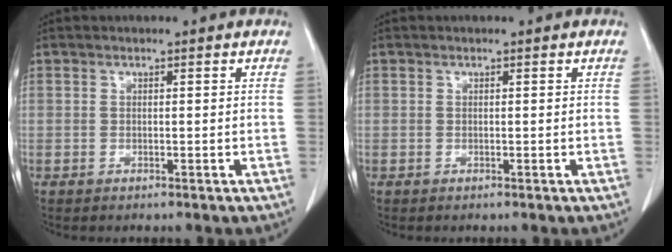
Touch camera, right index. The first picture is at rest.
{"total": 0.0}